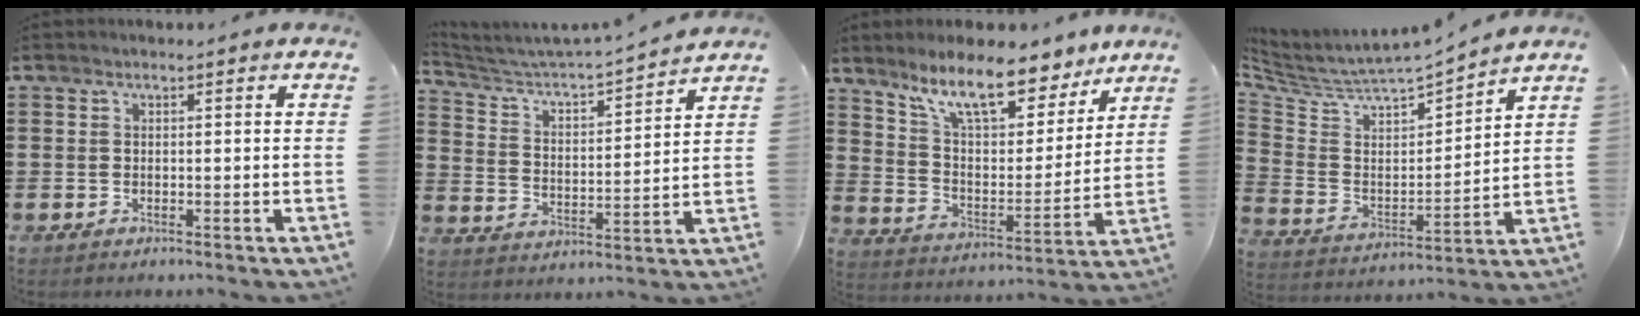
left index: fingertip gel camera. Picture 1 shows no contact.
{"total": 3.5, "force": [3.3, 0.1, 1.1], "torque": [-0.044, -0.033, 0.044]}
{"total": 10.8, "force": [8.8, 2.7, 5.6], "torque": [-0.125, -0.045, 0.153]}
{"total": 4.1, "force": [3.9, 1.1, 0.9], "torque": [-0.046, -0.042, 0.058]}